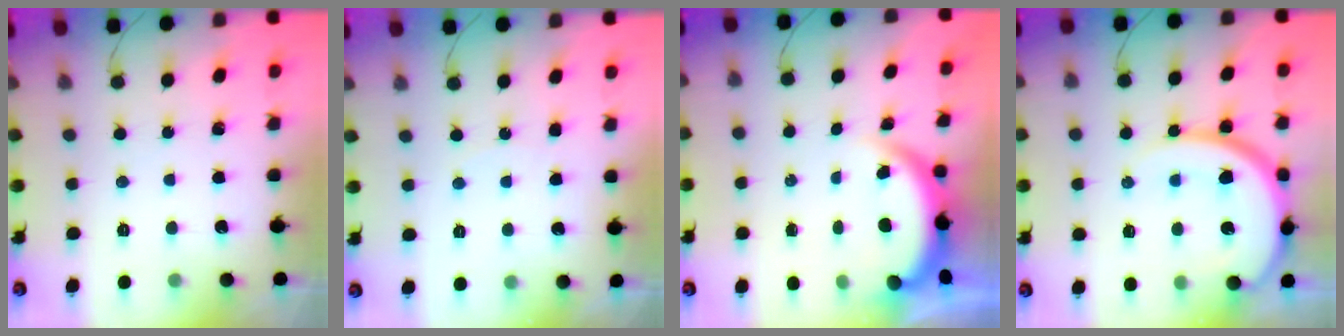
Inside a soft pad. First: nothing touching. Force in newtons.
{"total": 4.2, "press": 4.2, "slide": 0.4}
{"total": 3.9, "press": 3.9, "slide": 0.3}
{"total": 14.5, "press": 14.4, "slide": 1.6}